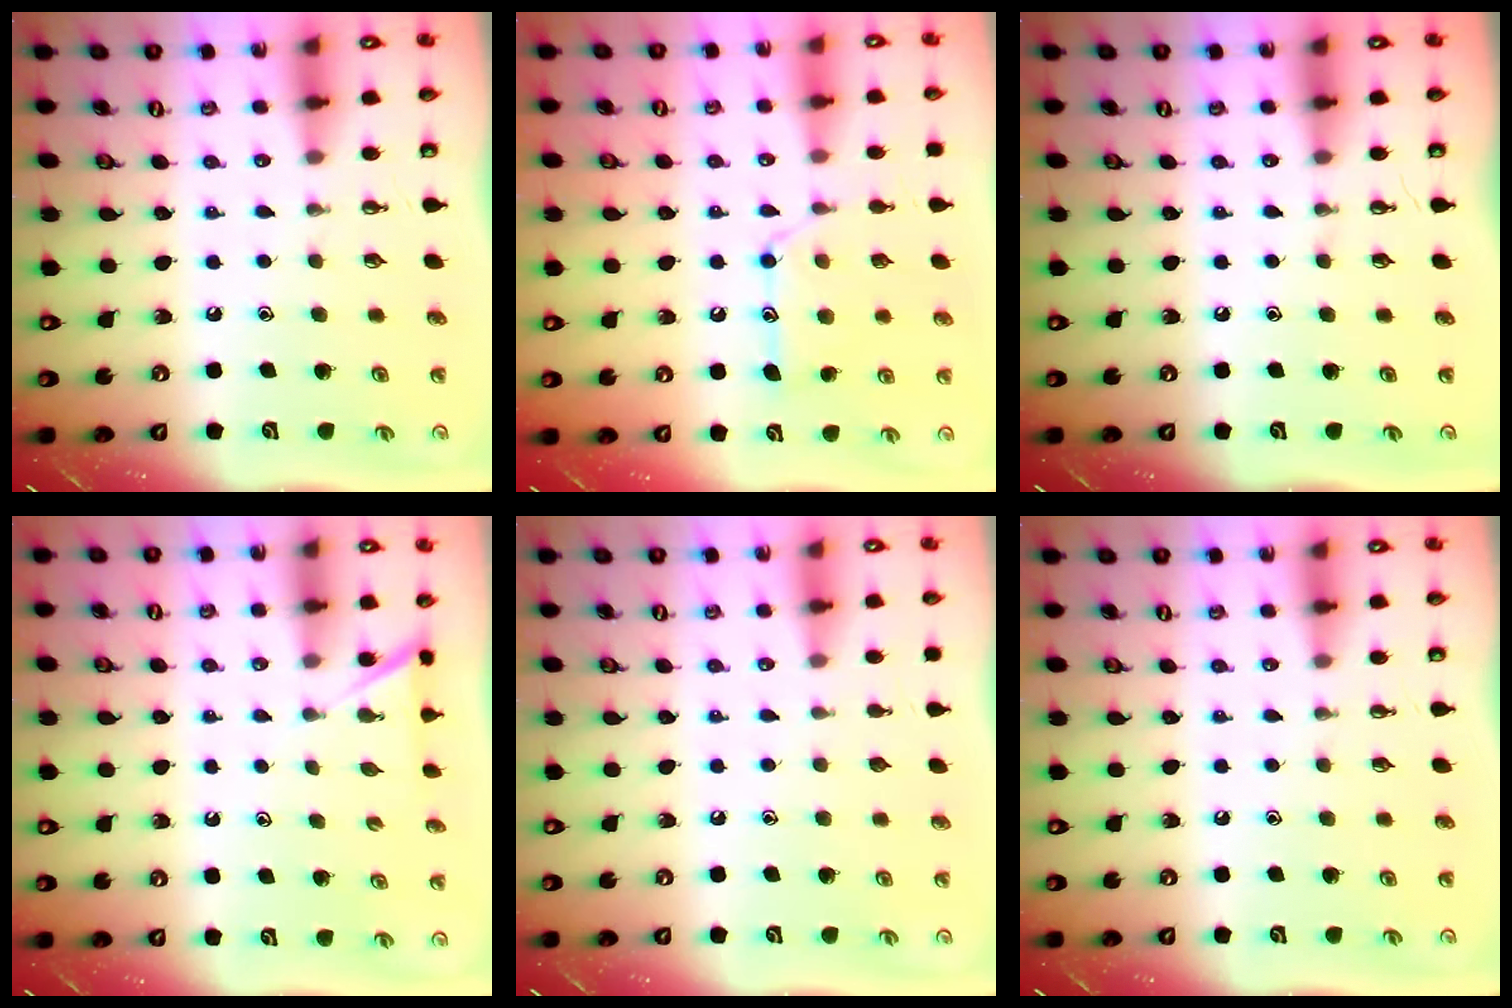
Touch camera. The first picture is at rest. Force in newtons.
{"total": 12.9, "press": 12.9, "slide": 1.0}
{"total": 0.0}
{"total": 3.3, "press": 3.3, "slide": 0.4}
{"total": 0.0}
{"total": 0.0}